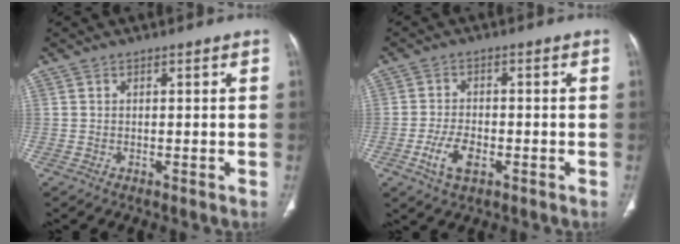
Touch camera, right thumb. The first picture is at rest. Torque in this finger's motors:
{"motor_torque": [0.15, -0.10, 0.16, -0.43, 0.04]}